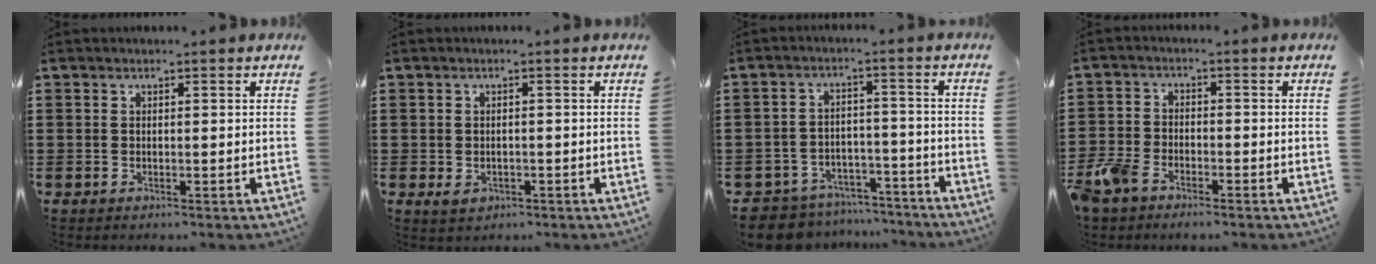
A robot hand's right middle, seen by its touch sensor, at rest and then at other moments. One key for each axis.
{"total": 1.4, "fx": -0.6, "fy": 0.9, "fz": 0.9, "tx": -0.020, "ty": -0.003, "tz": -0.011}
{"total": 7.3, "fx": -7.1, "fy": 1.4, "fz": 0.6, "tx": -0.023, "ty": 0.016, "tz": -0.145}
{"total": 4.4, "fx": -3.6, "fy": 1.9, "fz": 1.7, "tx": -0.064, "ty": -0.003, "tz": -0.081}